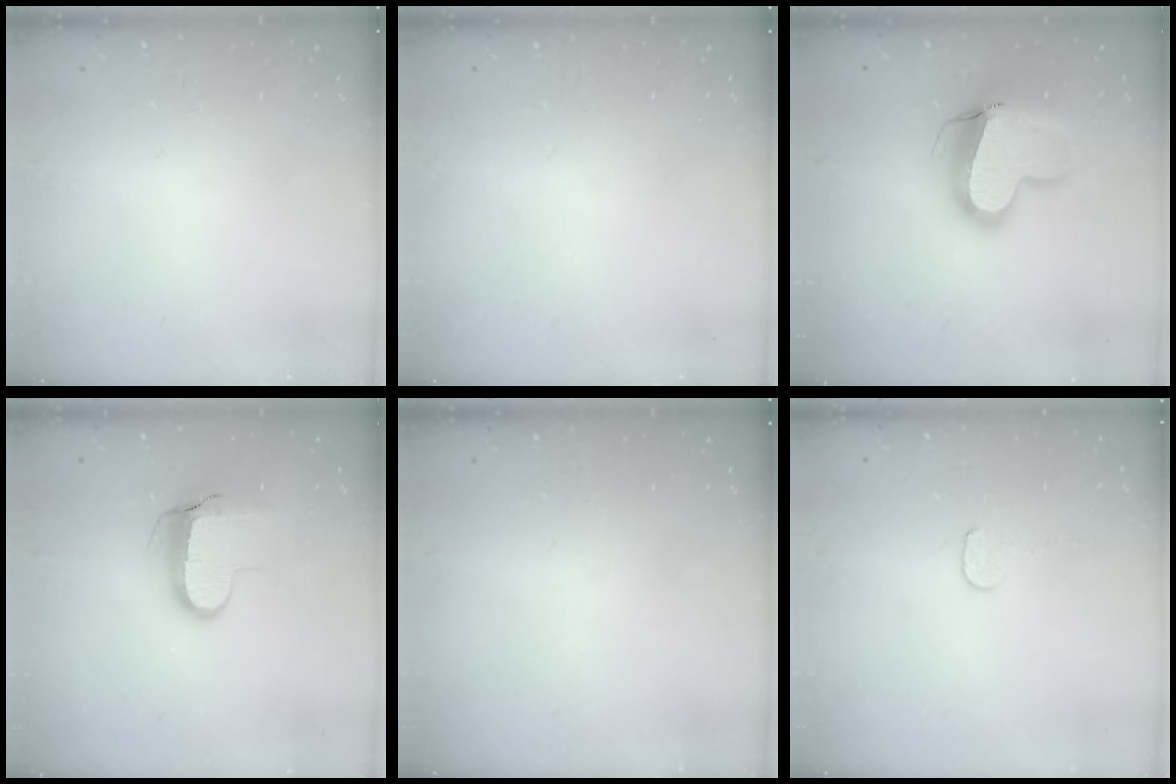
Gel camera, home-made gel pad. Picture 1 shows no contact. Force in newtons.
{"total": 0.0}
{"total": 16.2, "press": 16.0, "slide": 2.1}
{"total": 9.9, "press": 9.8, "slide": 0.9}
{"total": 0.0}
{"total": 4.1, "press": 4.1, "slide": 0.4}